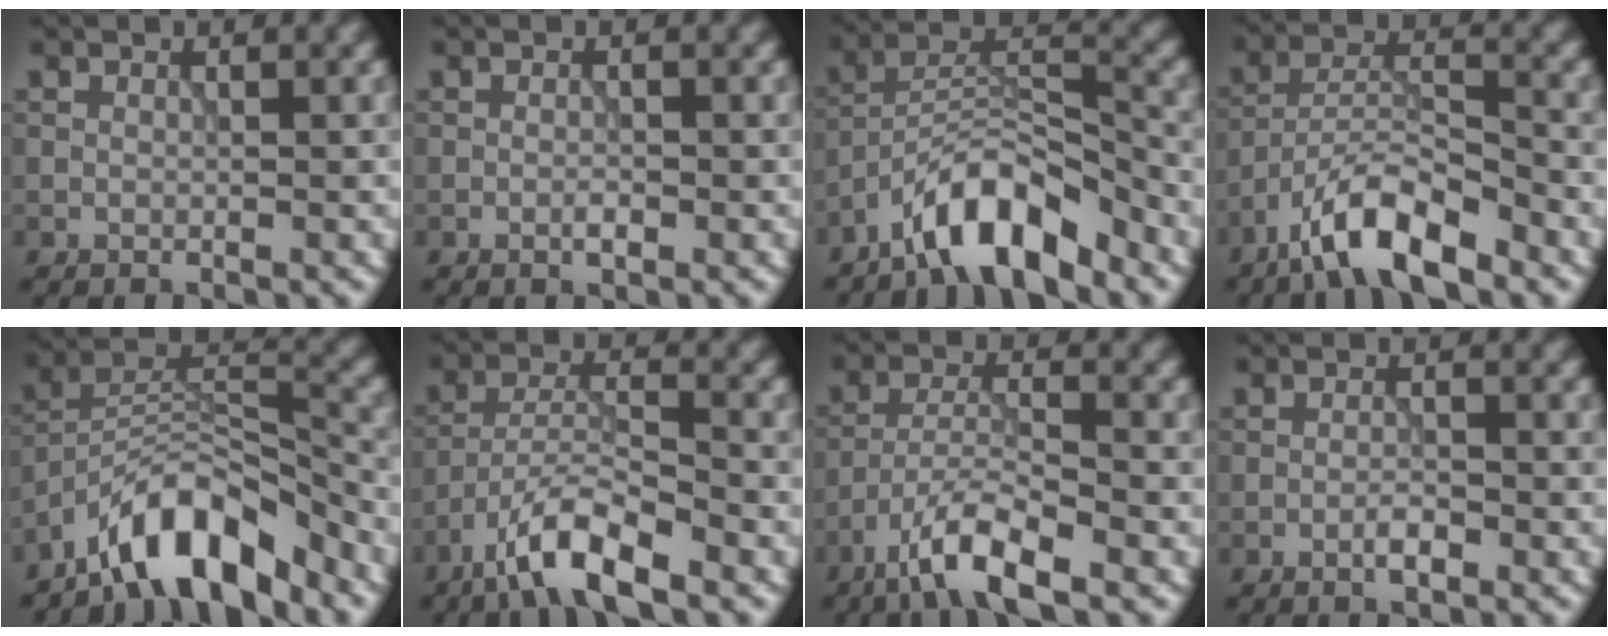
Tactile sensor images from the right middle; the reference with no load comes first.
{"total": 0.9, "force": [-0.4, 0.3, 0.8], "torque": [-0.015, 0.000, -0.007]}
{"total": 7.6, "force": [-5.6, 2.1, 4.6], "torque": [-0.075, 0.013, -0.104]}
{"total": 7.2, "force": [-5.1, 2.0, 4.8], "torque": [-0.080, 0.009, -0.095]}
{"total": 8.3, "force": [-6.3, 2.5, 4.8], "torque": [-0.069, 0.011, -0.119]}
{"total": 6.5, "force": [-4.4, 1.6, 4.6], "torque": [-0.079, 0.006, -0.087]}
{"total": 5.9, "force": [-3.9, 1.3, 4.2], "torque": [-0.076, 0.003, -0.080]}
{"total": 1.6, "force": [-0.8, 0.4, 1.3], "torque": [-0.024, 0.002, -0.017]}